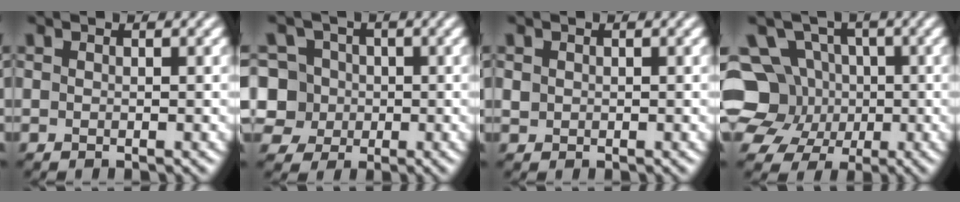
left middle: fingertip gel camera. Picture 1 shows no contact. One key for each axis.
{"total": 8.2, "fx": 0.5, "fy": 7.3, "fz": 3.7, "tx": -0.057, "ty": 0.034, "tz": -0.032}
{"total": 0.6, "fx": 0.1, "fy": 0.6, "fz": 0.1, "tx": 0.001, "ty": -0.002, "tz": 0.003}
{"total": 10.1, "fx": -0.5, "fy": 9.1, "fz": 4.4, "tx": -0.091, "ty": 0.034, "tz": -0.053}